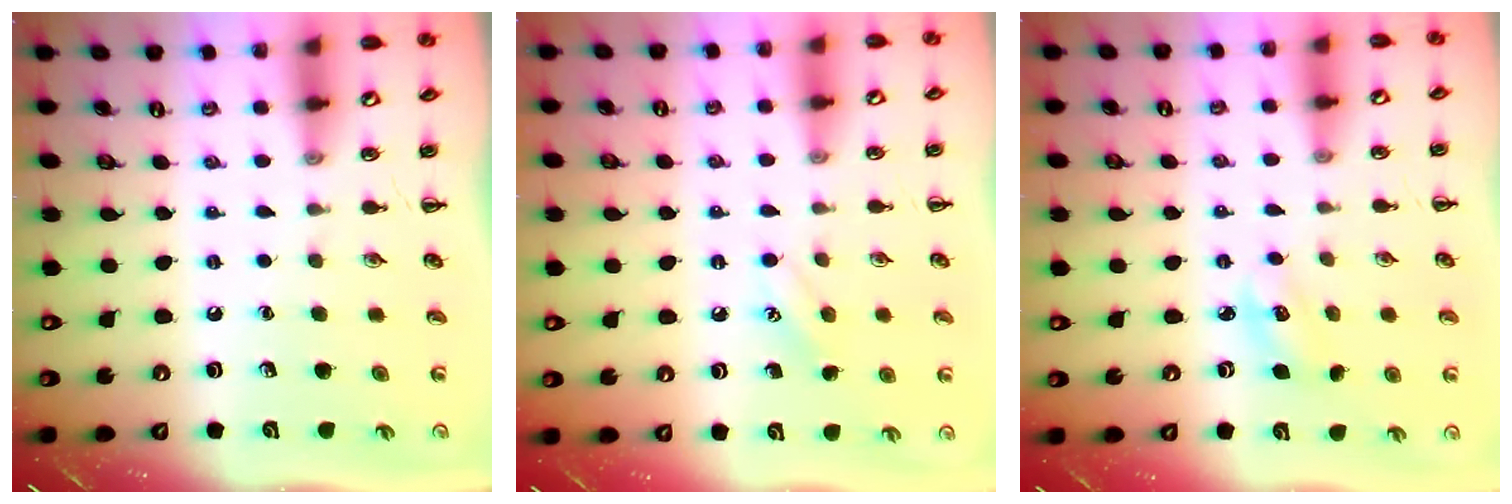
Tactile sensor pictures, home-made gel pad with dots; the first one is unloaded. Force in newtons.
{"total": 7.8, "press": 7.7, "slide": 1.6}
{"total": 3.7, "press": 3.6, "slide": 1.0}